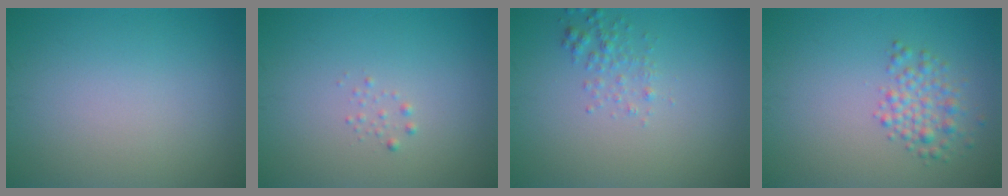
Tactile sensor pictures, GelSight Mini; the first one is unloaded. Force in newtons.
{"total": 0.6, "press": 0.6, "slide": 0.0}
{"total": 1.6, "press": 1.5, "slide": 0.2}
{"total": 2.6, "press": 2.6, "slide": 0.1}